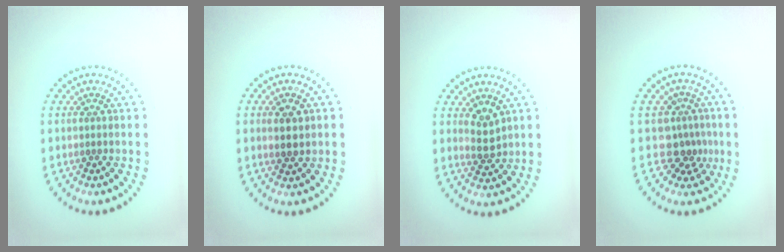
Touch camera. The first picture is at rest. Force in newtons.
{"total": 2.3, "press": 2.2, "slide": 0.5}
{"total": 2.1, "press": 1.9, "slide": 0.8}
{"total": 3.0, "press": 2.1, "slide": 2.1}